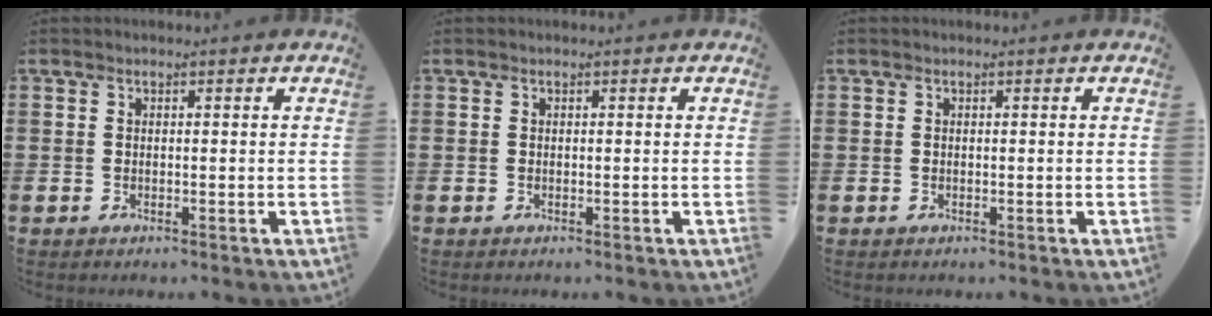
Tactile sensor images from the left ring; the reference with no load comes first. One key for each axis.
{"total": 0.0}
{"total": 0.0}